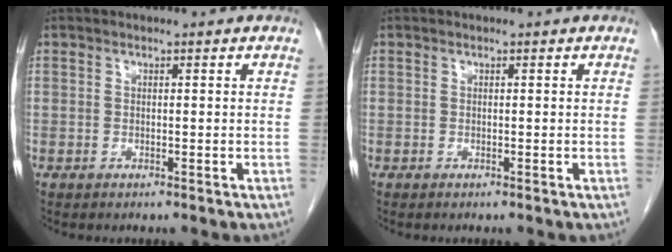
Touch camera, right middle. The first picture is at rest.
{"total": 0.0}